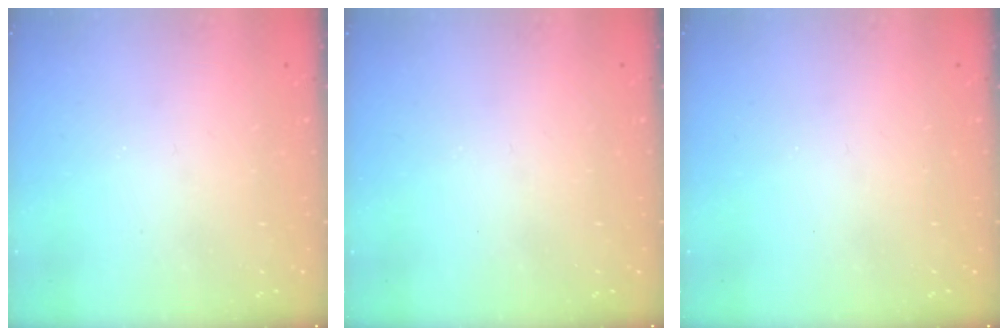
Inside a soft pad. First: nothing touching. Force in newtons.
{"total": 0.0}
{"total": 0.0}